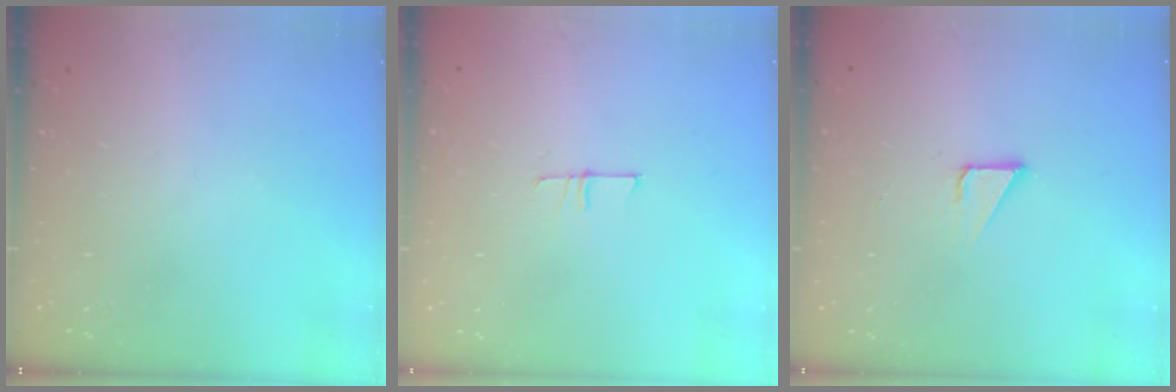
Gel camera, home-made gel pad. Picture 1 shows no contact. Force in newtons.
{"total": 5.3, "press": 5.3, "slide": 0.4}
{"total": 2.1, "press": 2.1, "slide": 0.0}